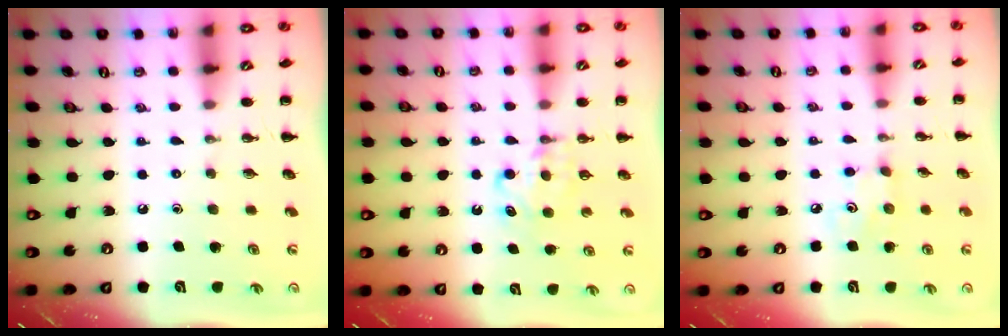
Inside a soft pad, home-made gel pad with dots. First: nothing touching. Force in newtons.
{"total": 5.3, "press": 5.1, "slide": 1.4}
{"total": 3.0, "press": 2.8, "slide": 0.9}